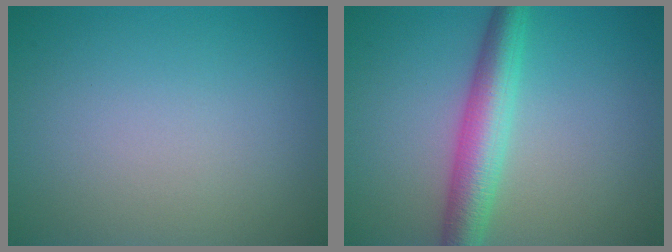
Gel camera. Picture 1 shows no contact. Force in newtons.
{"total": 4.9, "press": 4.9, "slide": 0.1}